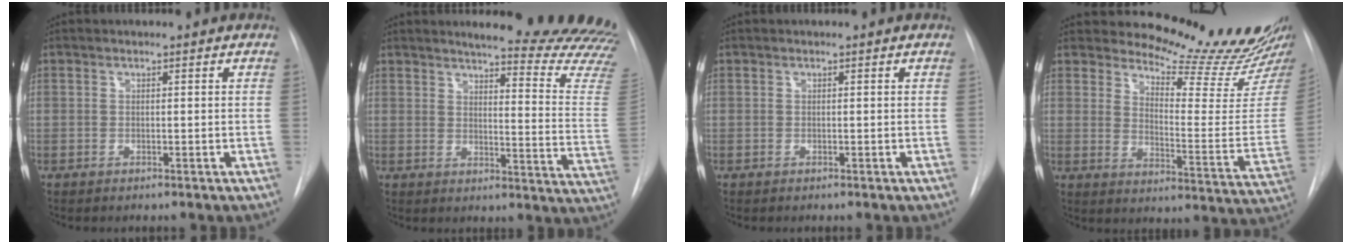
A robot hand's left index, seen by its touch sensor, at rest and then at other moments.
{"total": 23.5, "force": [21.9, 0.8, 8.6], "torque": [-0.108, -0.146, 0.236]}
{"total": 0.0}
{"total": 18.5, "force": [17.5, 1.5, 5.8], "torque": [-0.080, -0.119, 0.208]}